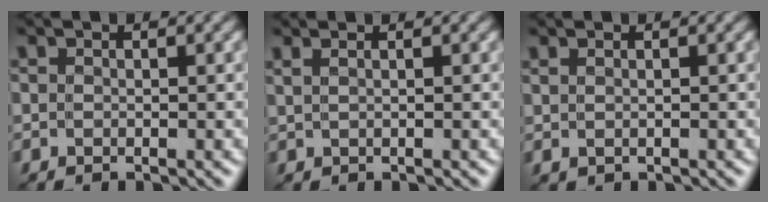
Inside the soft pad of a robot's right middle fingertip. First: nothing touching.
{"total": 1.1, "force": [0.9, -0.2, 0.5], "torque": [-0.012, 0.002, 0.019]}
{"total": 0.6, "force": [0.4, 0.1, 0.4], "torque": [-0.013, -0.001, 0.010]}